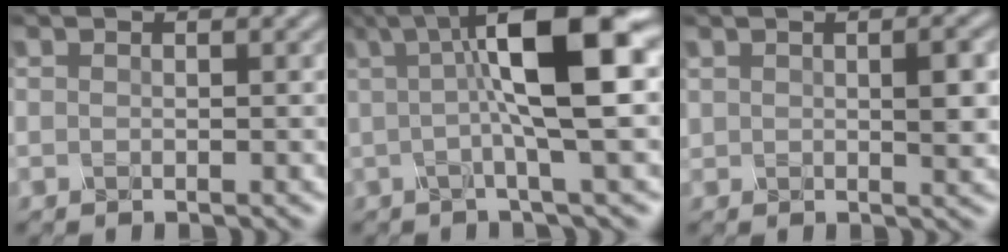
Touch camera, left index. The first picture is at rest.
{"total": 10.2, "force": [1.8, 1.8, 9.8], "torque": [-0.134, 0.015, 0.026]}
{"total": 2.5, "force": [0.5, 1.1, 2.2], "torque": [-0.037, 0.001, 0.013]}